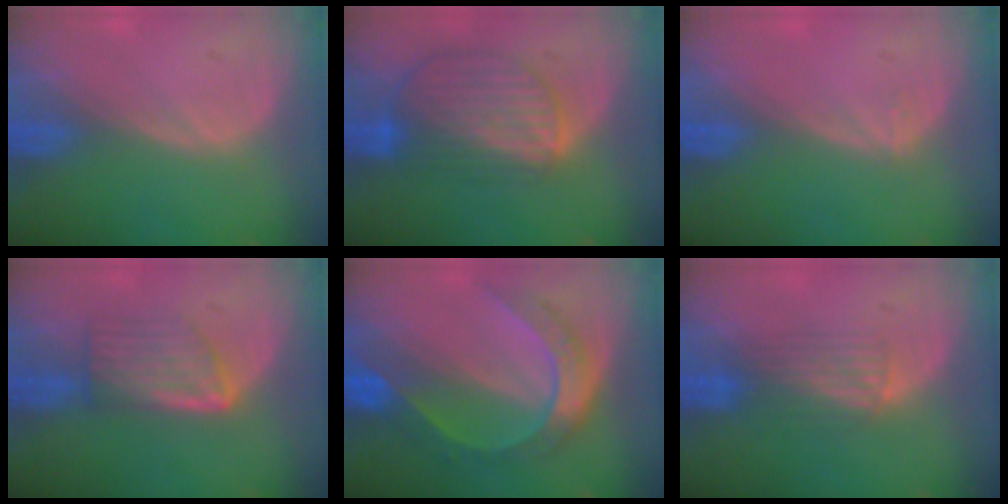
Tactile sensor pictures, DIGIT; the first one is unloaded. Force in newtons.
{"total": 8.7, "press": 7.7, "slide": 4.1}
{"total": 0.6, "press": 0.4, "slide": 0.5}
{"total": 5.9, "press": 5.5, "slide": 2.2}
{"total": 8.3, "press": 8.2, "slide": 0.8}
{"total": 4.0, "press": 3.8, "slide": 1.1}